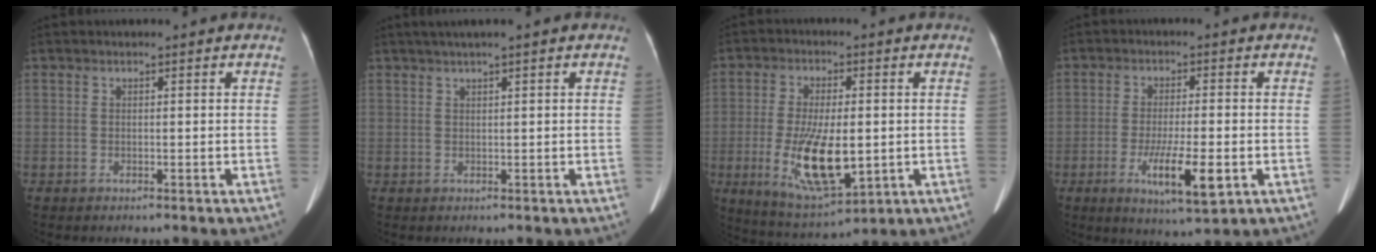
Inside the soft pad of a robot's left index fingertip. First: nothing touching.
{"total": 3.0, "force": [2.0, -0.2, 2.2], "torque": [-0.040, 0.021, 0.037]}
{"total": 12.1, "force": [-1.8, 4.2, 11.2], "torque": [-0.217, -0.019, -0.018]}
{"total": 8.3, "force": [-2.8, 1.3, 7.7], "torque": [-0.137, -0.017, -0.043]}